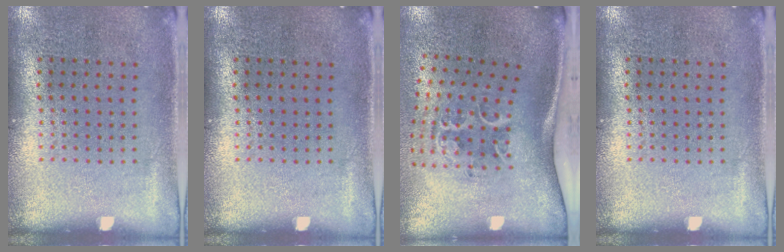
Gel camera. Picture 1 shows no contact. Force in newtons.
{"total": 0.0}
{"total": 2.2, "press": 1.4, "slide": 1.8}
{"total": 0.0}